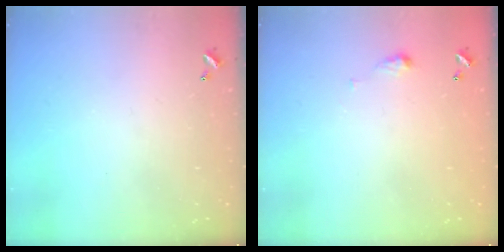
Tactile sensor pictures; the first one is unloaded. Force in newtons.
{"total": 2.9, "press": 2.9, "slide": 0.5}